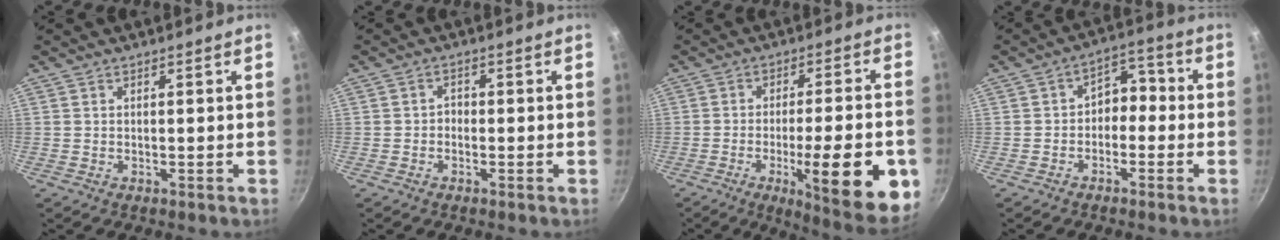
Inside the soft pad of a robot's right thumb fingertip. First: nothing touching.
{"total": 1.5, "force": [-0.6, 1.2, 0.7], "torque": [-0.001, 0.006, -0.016]}
{"total": 19.4, "force": [-6.1, 4.7, 17.9], "torque": [-0.224, -0.001, -0.074]}
{"total": 6.3, "force": [-1.2, 4.5, 4.3], "torque": [-0.033, 0.039, -0.035]}